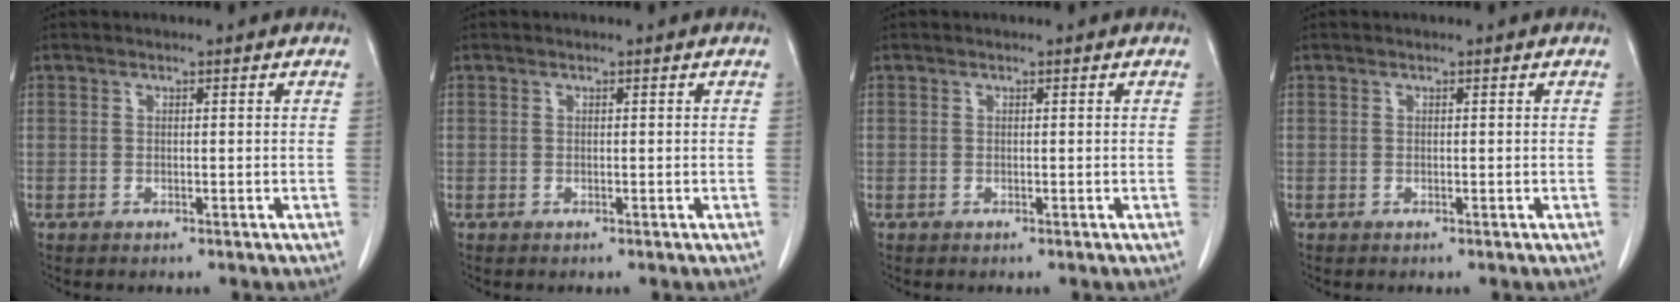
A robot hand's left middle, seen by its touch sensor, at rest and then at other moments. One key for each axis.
{"total": 0.0}
{"total": 0.0}
{"total": 0.0}